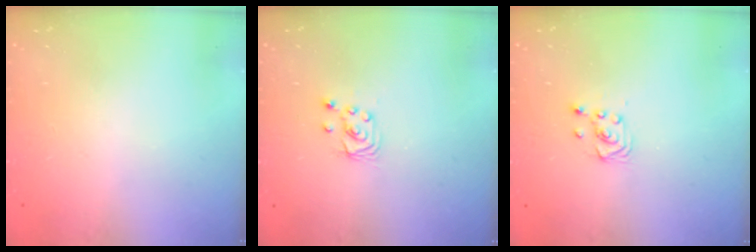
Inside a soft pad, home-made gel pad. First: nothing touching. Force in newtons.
{"total": 2.4, "press": 2.4, "slide": 0.2}
{"total": 2.6, "press": 2.4, "slide": 1.0}